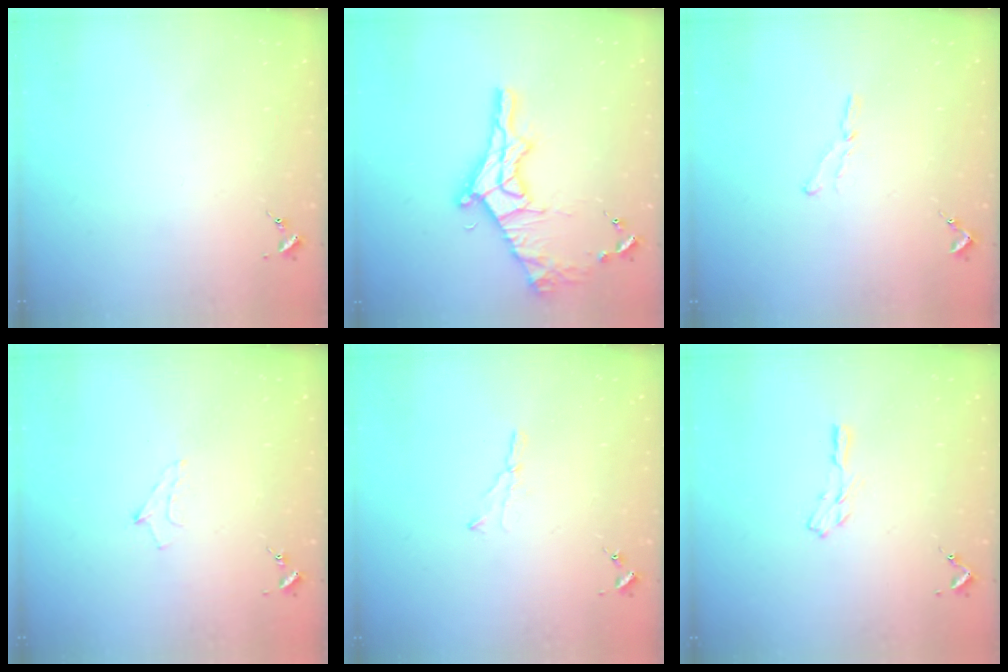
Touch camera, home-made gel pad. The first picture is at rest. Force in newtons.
{"total": 17.4, "press": 17.4, "slide": 1.3}
{"total": 3.6, "press": 3.6, "slide": 0.3}
{"total": 5.4, "press": 5.4, "slide": 0.7}
{"total": 3.5, "press": 3.5, "slide": 0.4}
{"total": 3.6, "press": 3.6, "slide": 0.4}